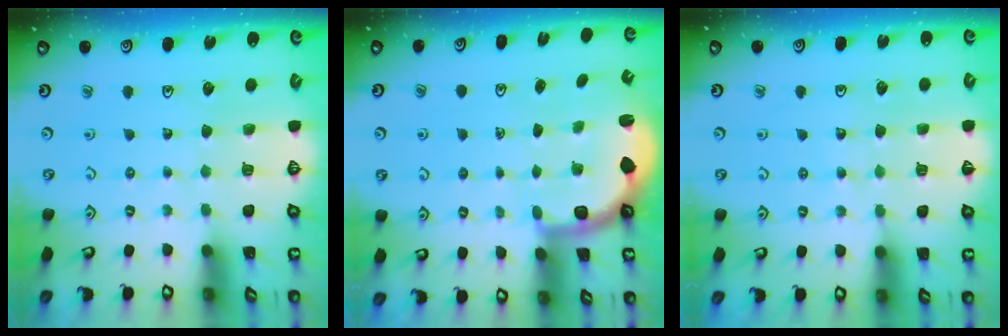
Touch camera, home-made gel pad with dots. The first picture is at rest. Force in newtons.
{"total": 2.1, "press": 1.9, "slide": 1.0}
{"total": 4.0, "press": 4.0, "slide": 0.5}